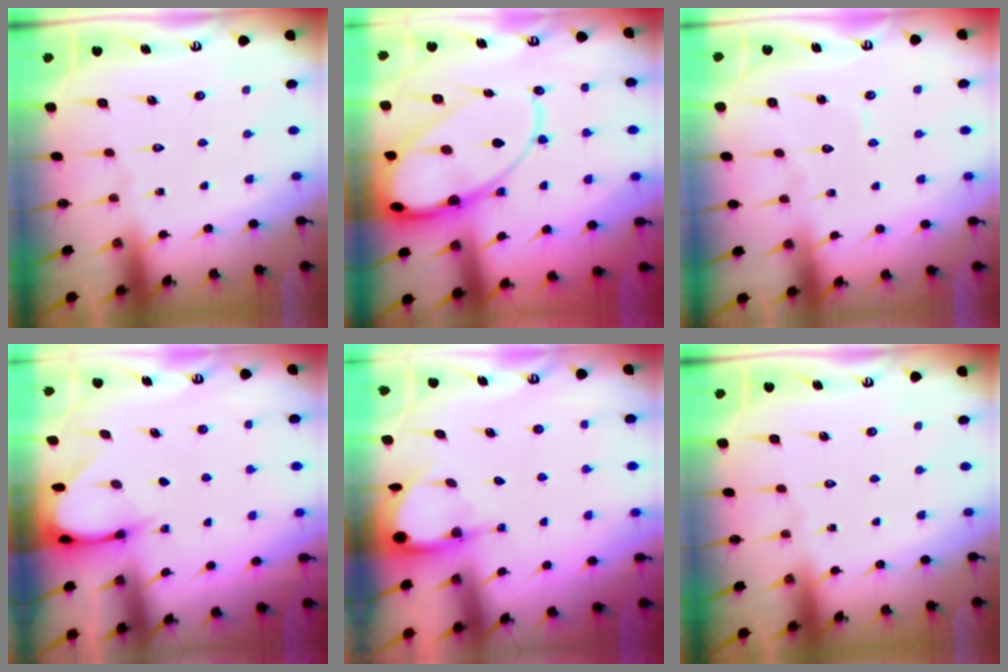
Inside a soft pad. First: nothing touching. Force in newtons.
{"total": 19.3, "press": 19.2, "slide": 2.0}
{"total": 3.8, "press": 3.8, "slide": 0.4}
{"total": 3.6, "press": 3.6, "slide": 0.3}
{"total": 3.5, "press": 3.5, "slide": 0.2}
{"total": 0.0}